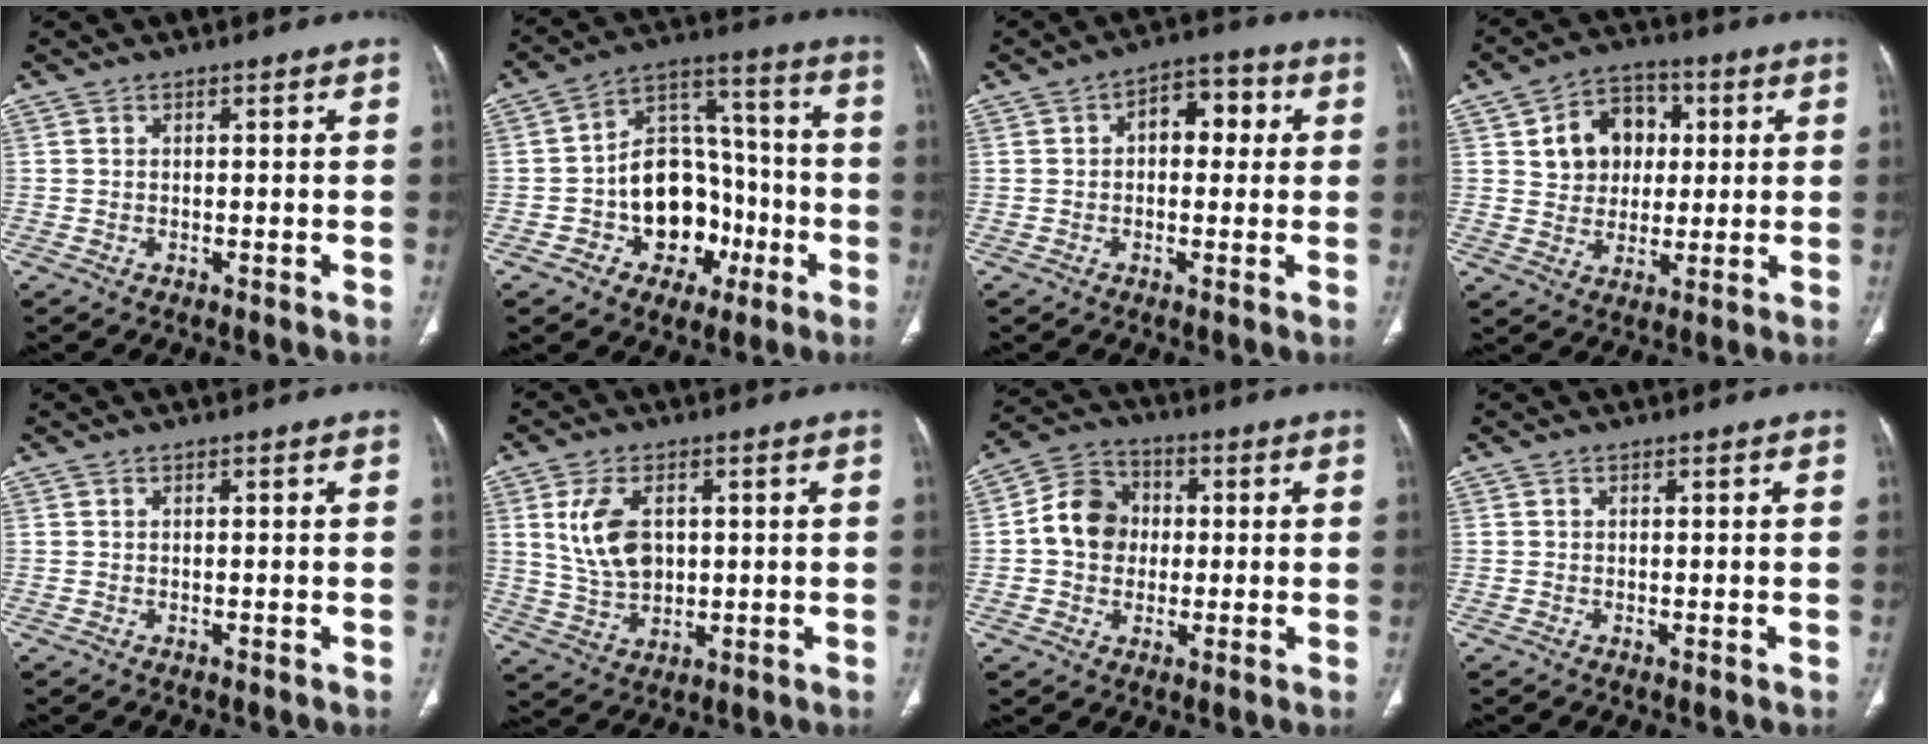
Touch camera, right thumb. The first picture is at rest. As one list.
[{"total": 16.7, "force": [-4.8, 12.2, 10.3], "torque": [-0.104, 0.053, -0.070]}, {"total": 7.3, "force": [1.1, 4.7, 5.5], "torque": [-0.046, 0.023, 0.009]}, {"total": 11.3, "force": [2.8, 9.2, 6.0], "torque": [-0.050, 0.002, 0.045]}, {"total": 0.0}, {"total": 9.3, "force": [2.0, 5.9, 6.9], "torque": [-0.128, -0.006, 0.049]}, {"total": 9.8, "force": [0.2, 8.5, 4.9], "torque": [-0.066, 0.023, -0.007]}, {"total": 0.0}]